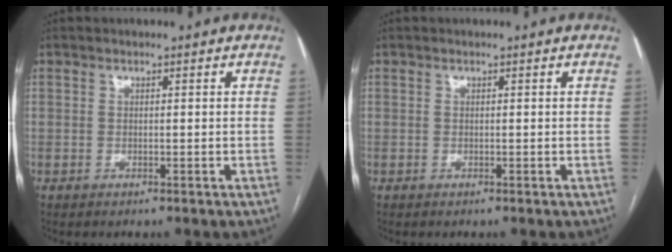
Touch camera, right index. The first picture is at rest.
{"total": 0.0}